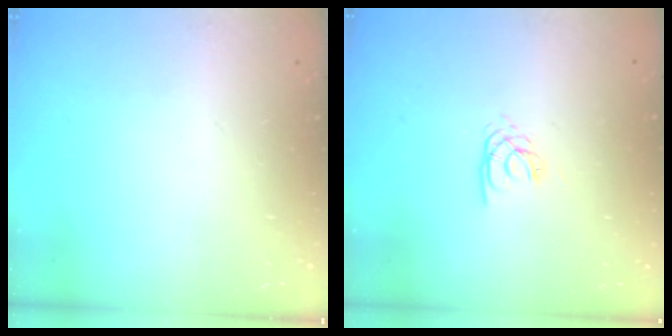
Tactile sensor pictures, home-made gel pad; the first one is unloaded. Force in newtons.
{"total": 2.2, "press": 2.2, "slide": 0.3}